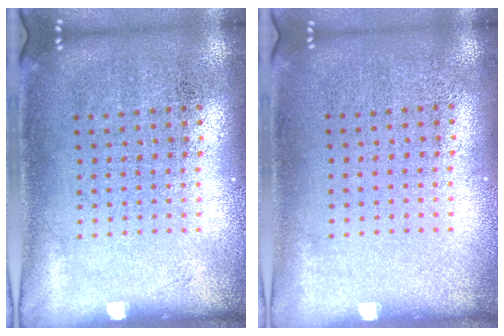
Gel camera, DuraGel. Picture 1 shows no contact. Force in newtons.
{"total": 0.0}